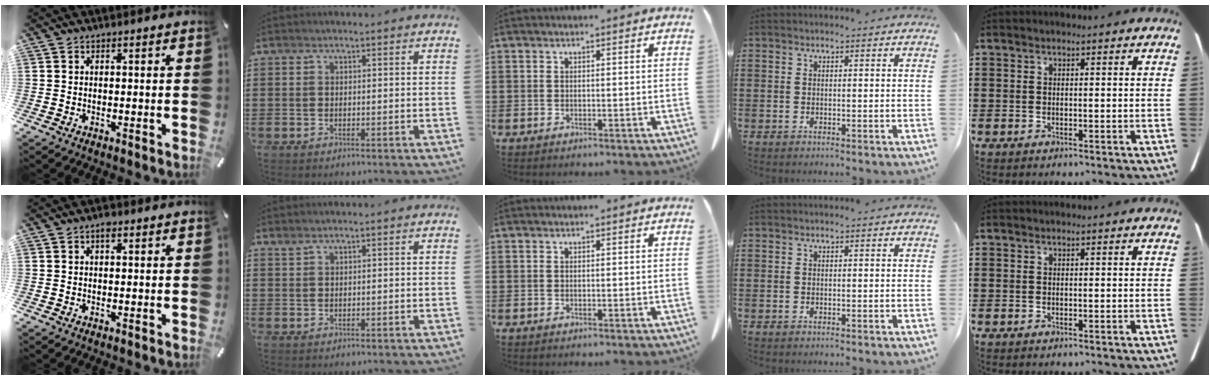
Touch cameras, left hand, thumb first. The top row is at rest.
{"thumb": {"total": 1.5, "force": [0.7, 0.7, 1.1], "torque": [-0.016, 0.002, 0.009]}, "index": {"total": 0.6, "force": [0.5, 0.1, 0.4], "torque": [-0.008, 0.001, 0.009]}}